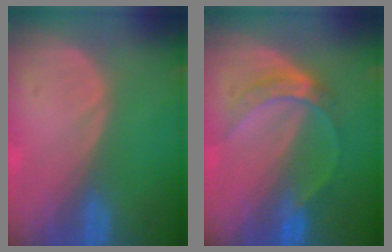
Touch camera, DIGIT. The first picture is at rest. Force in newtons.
{"total": 5.0, "press": 4.7, "slide": 1.6}